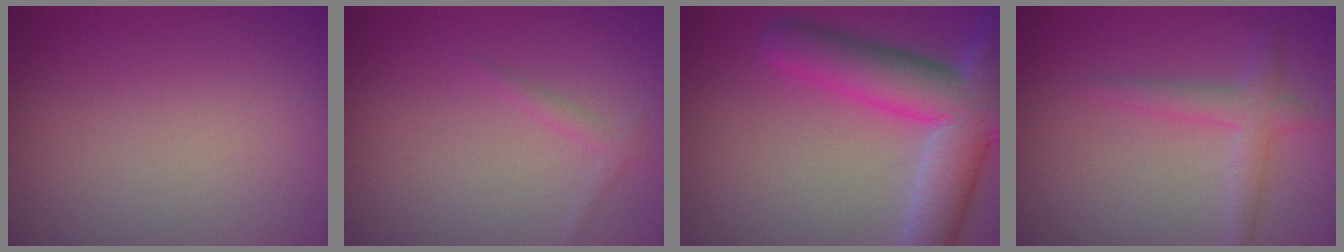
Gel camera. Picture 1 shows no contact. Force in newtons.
{"total": 0.9, "press": 0.9, "slide": 0.1}
{"total": 8.8, "press": 8.8, "slide": 0.5}
{"total": 2.3, "press": 2.3, "slide": 0.1}